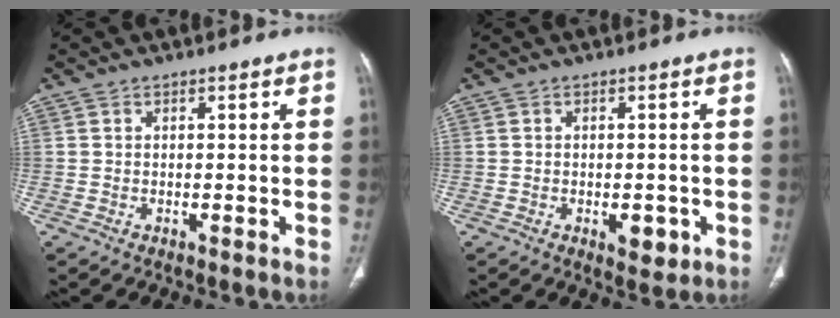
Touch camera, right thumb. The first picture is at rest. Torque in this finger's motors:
{"motor_torque": [0.54, 0.69, -0.22, 0.21, 0.18]}